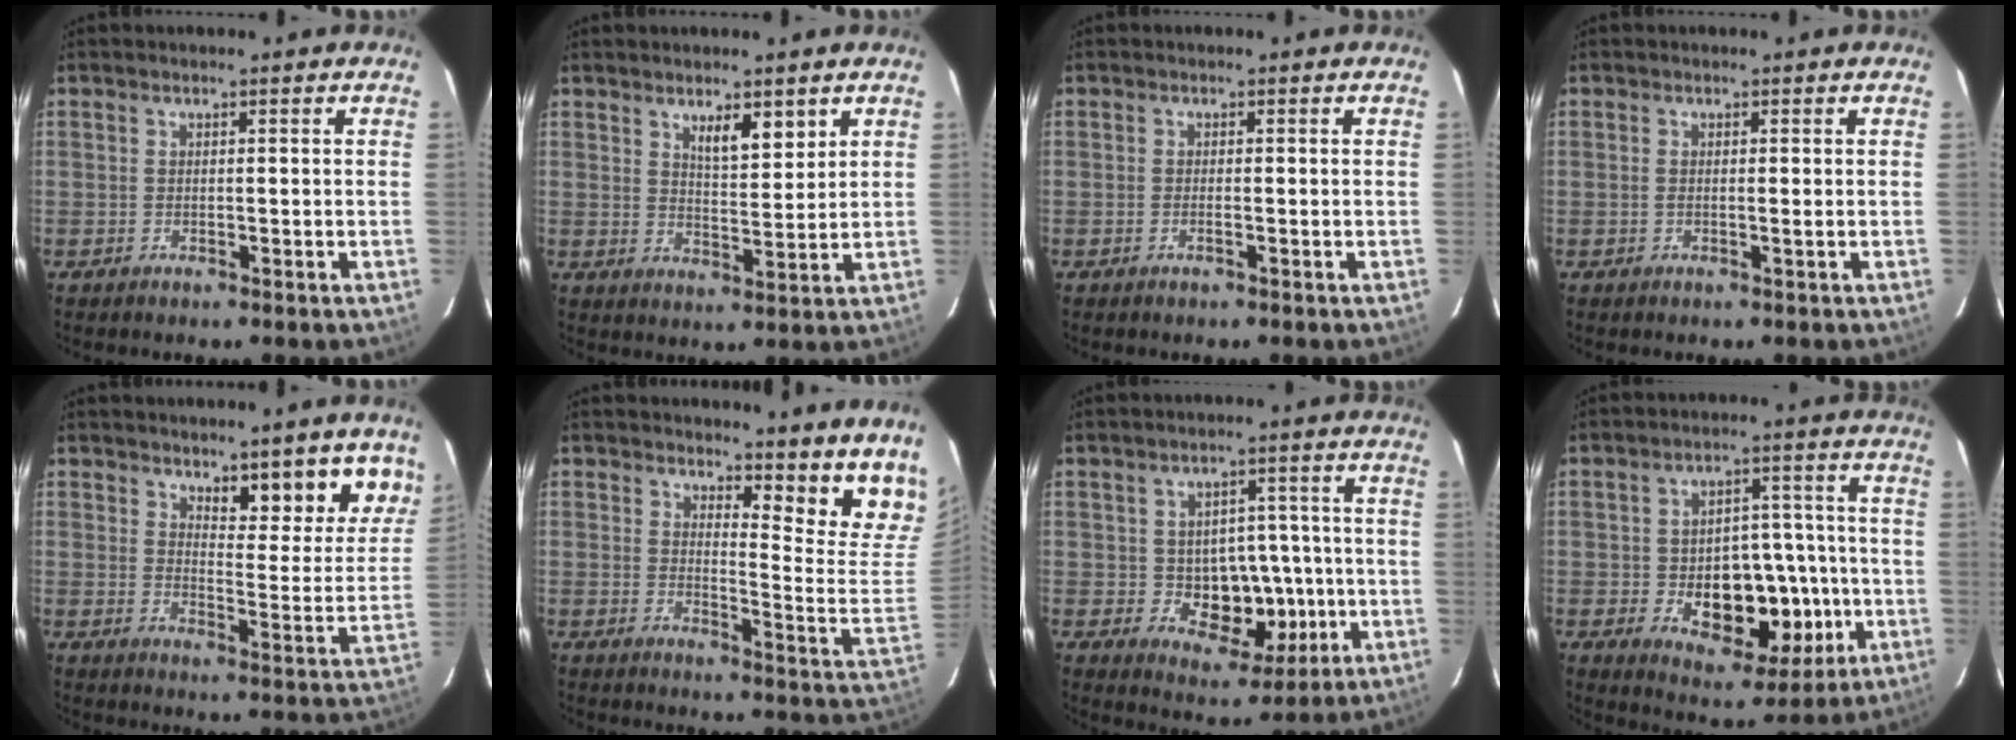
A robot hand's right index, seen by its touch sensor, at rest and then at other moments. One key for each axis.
{"total": 4.9, "fx": 3.1, "fy": 1.4, "fz": 3.5, "tx": -0.060, "ty": -0.004, "tz": 0.054}
{"total": 0.7, "fx": -0.3, "fy": 0.0, "fz": 0.7, "tx": -0.016, "ty": -0.001, "tz": -0.004}
{"total": 0.9, "fx": 0.0, "fy": 0.0, "fz": 0.9, "tx": -0.020, "ty": -0.001, "tz": -0.001}
{"total": 11.1, "fx": 8.8, "fy": 2.6, "fz": 6.3, "tx": -0.058, "ty": -0.022, "tz": 0.103}
{"total": 15.0, "fx": 14.3, "fy": 1.7, "fz": 4.4, "tx": -0.027, "ty": -0.117, "tz": 0.139}
{"total": 9.4, "fx": -1.4, "fy": 6.2, "fz": 7.0, "tx": -0.093, "ty": 0.016, "tz": -0.007}
{"total": 14.1, "fx": -3.1, "fy": 7.8, "fz": 11.3, "tx": -0.157, "ty": 0.021, "tz": -0.029}